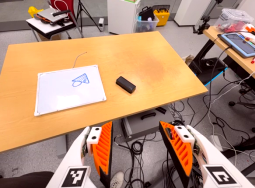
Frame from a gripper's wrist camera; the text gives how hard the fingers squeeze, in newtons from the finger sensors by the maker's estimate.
{"total": 0.0}